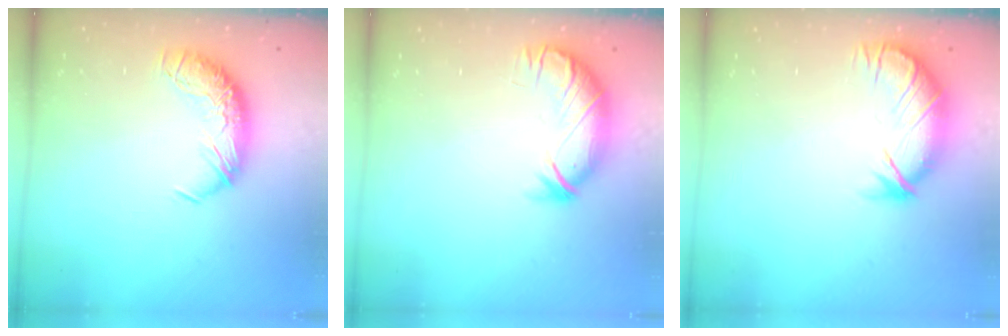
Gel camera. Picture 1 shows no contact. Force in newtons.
{"total": 3.6, "press": 3.0, "slide": 2.0}
{"total": 3.9, "press": 3.3, "slide": 1.9}